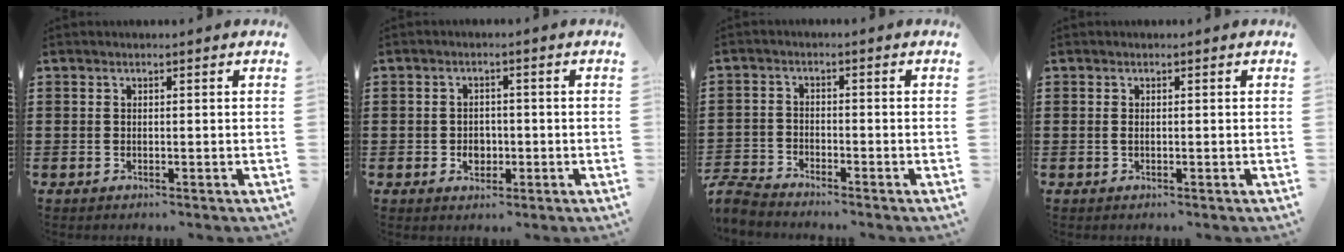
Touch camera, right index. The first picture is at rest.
{"total": 2.7, "force": [-0.7, 2.2, 1.4], "torque": [-0.032, 0.004, -0.015]}
{"total": 3.5, "force": [-3.4, 0.5, 0.3], "torque": [-0.024, -0.002, -0.076]}
{"total": 0.5, "force": [0.0, 0.0, 0.5], "torque": [-0.013, -0.005, 0.002]}